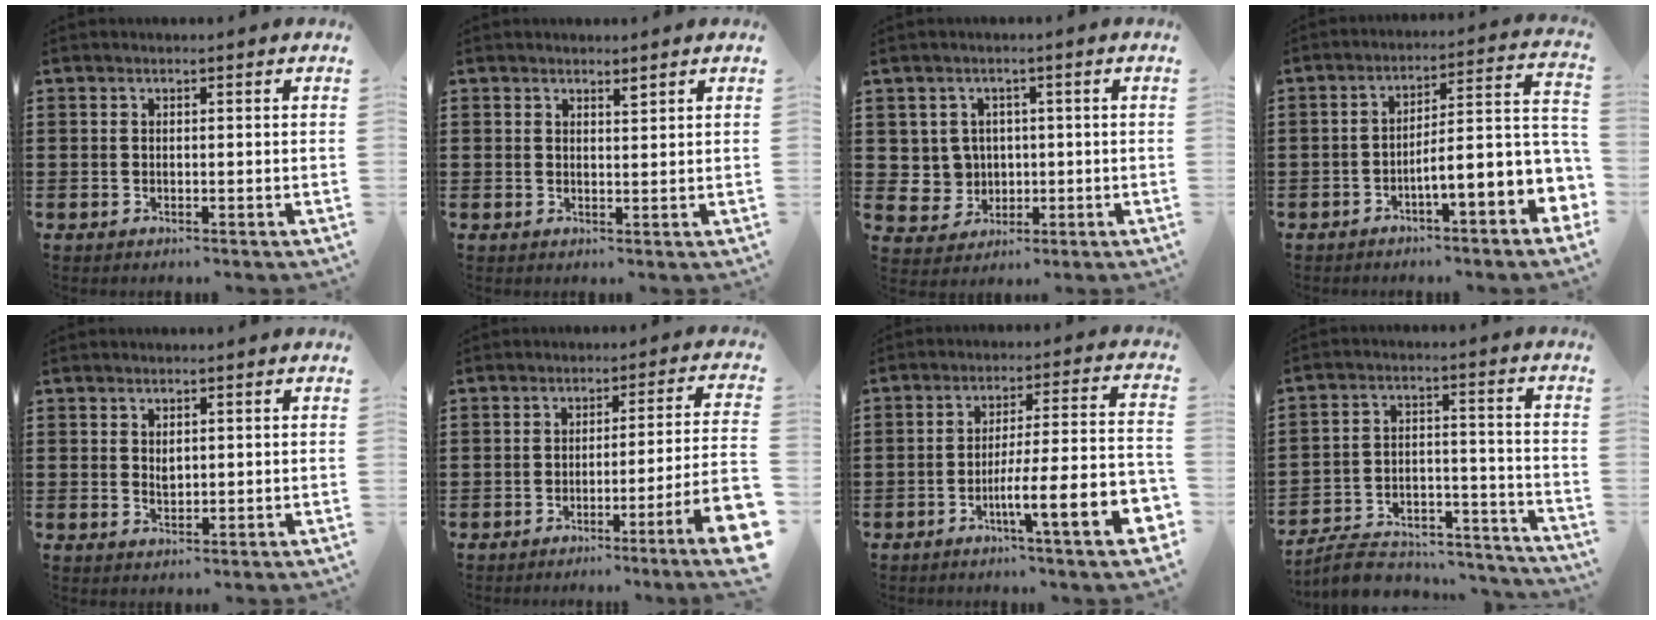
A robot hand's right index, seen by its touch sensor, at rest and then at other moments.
{"total": 1.3, "force": [1.2, 0.2, 0.4], "torque": [0.000, -0.004, 0.021]}
{"total": 3.9, "force": [0.6, 3.7, 0.7], "torque": [-0.033, 0.012, 0.011]}
{"total": 7.1, "force": [-3.2, 0.7, 6.3], "torque": [-0.101, -0.030, -0.065]}
{"total": 1.3, "force": [0.6, 0.7, 0.9], "torque": [-0.018, 0.003, 0.012]}
{"total": 5.7, "force": [-2.9, -0.5, 4.9], "torque": [-0.086, -0.028, -0.060]}
{"total": 10.9, "force": [-4.9, 0.9, 9.7], "torque": [-0.161, -0.012, -0.088]}
{"total": 7.3, "force": [-6.6, 2.3, 2.1], "torque": [-0.040, 0.017, -0.126]}